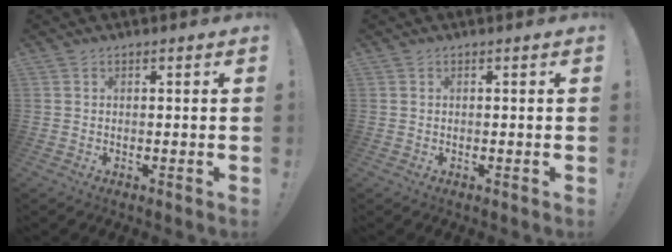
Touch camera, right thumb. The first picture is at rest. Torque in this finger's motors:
{"motor_torque": [-0.16, -0.07, -0.16, -0.16, -0.02]}